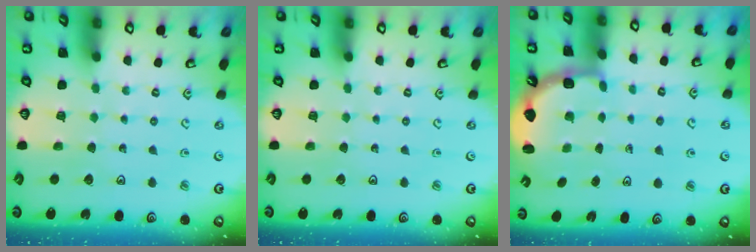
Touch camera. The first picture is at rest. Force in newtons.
{"total": 0.0}
{"total": 3.3, "press": 2.3, "slide": 2.4}